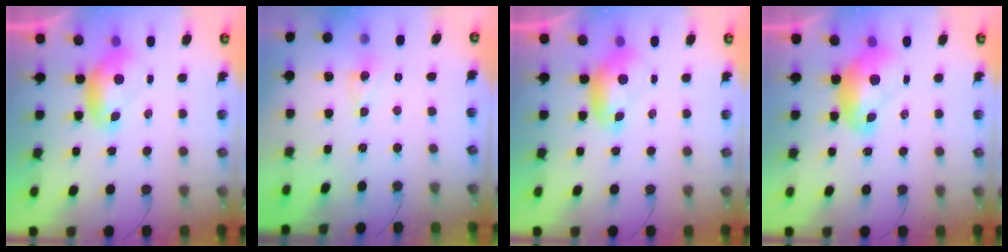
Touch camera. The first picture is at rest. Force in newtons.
{"total": 1.4, "press": 1.2, "slide": 0.6}
{"total": 0.0}
{"total": 2.6, "press": 2.5, "slide": 0.7}